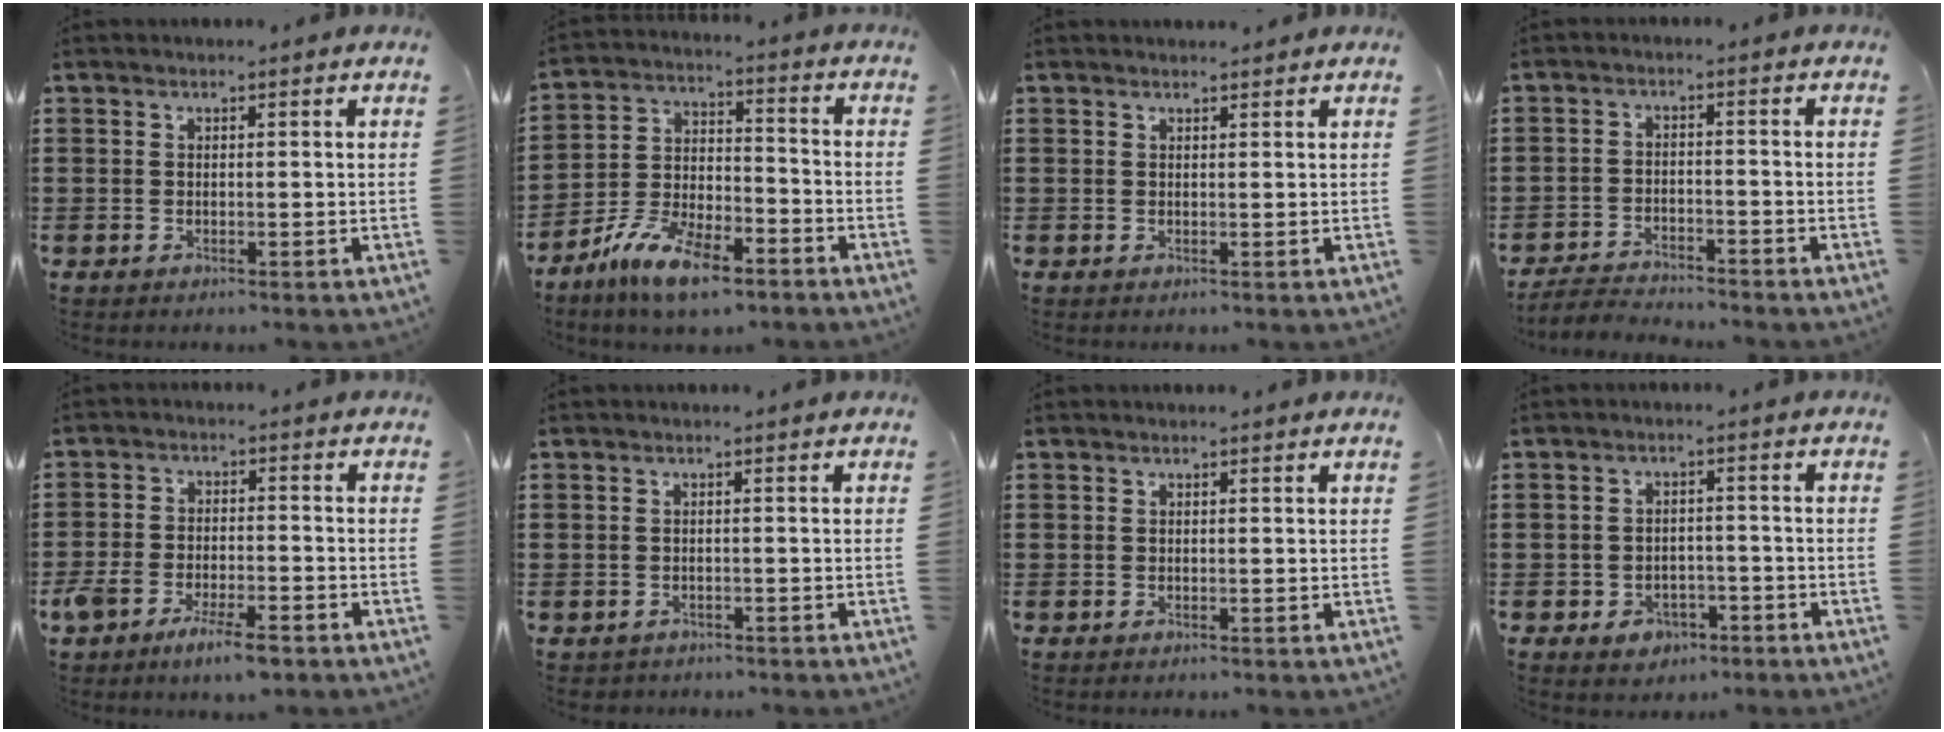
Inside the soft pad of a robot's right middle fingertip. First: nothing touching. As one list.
[{"total": 10.7, "force": [-8.1, 3.3, 6.2], "torque": [-0.135, 0.019, -0.159]}, {"total": 0.7, "force": [0.7, 0.2, 0.0], "torque": [0.006, -0.003, 0.012]}, {"total": 3.4, "force": [-3.3, 0.5, 0.2], "torque": [-0.015, 0.003, -0.075]}, {"total": 5.8, "force": [-4.1, 1.7, 3.7], "torque": [-0.086, -0.001, -0.081]}, {"total": 0.9, "force": [-0.7, 0.5, -0.2], "torque": [0.000, 0.005, -0.018]}, {"total": 0.0}, {"total": 3.1, "force": [-2.2, 2.0, 0.7], "torque": [-0.020, 0.004, -0.047]}]